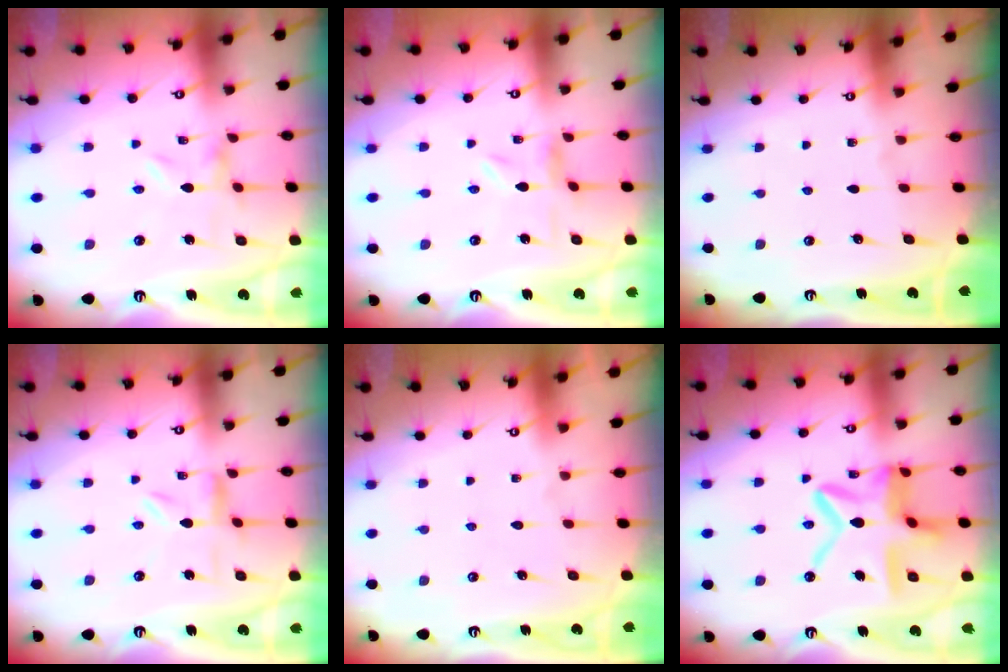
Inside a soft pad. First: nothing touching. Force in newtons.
{"total": 1.7, "press": 1.7, "slide": 0.3}
{"total": 0.0}
{"total": 2.1, "press": 2.1, "slide": 0.2}
{"total": 1.6, "press": 1.6, "slide": 0.1}
{"total": 16.2, "press": 16.2, "slide": 1.3}